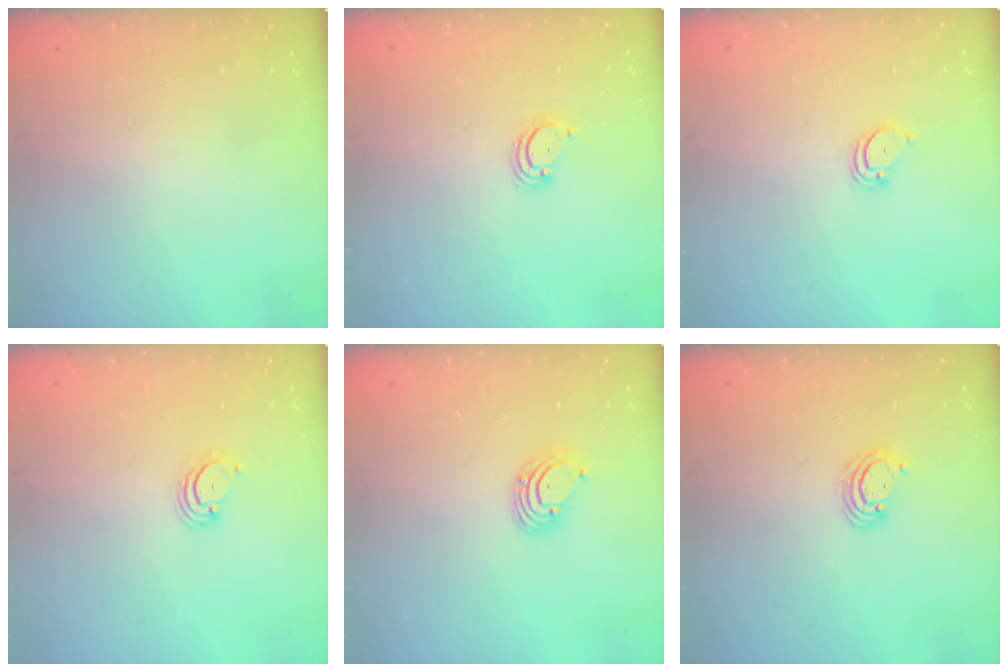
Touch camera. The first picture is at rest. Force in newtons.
{"total": 2.3, "press": 2.3, "slide": 0.2}
{"total": 3.0, "press": 3.0, "slide": 0.2}
{"total": 2.7, "press": 2.7, "slide": 0.3}
{"total": 2.7, "press": 2.7, "slide": 0.3}
{"total": 3.0, "press": 2.9, "slide": 0.3}